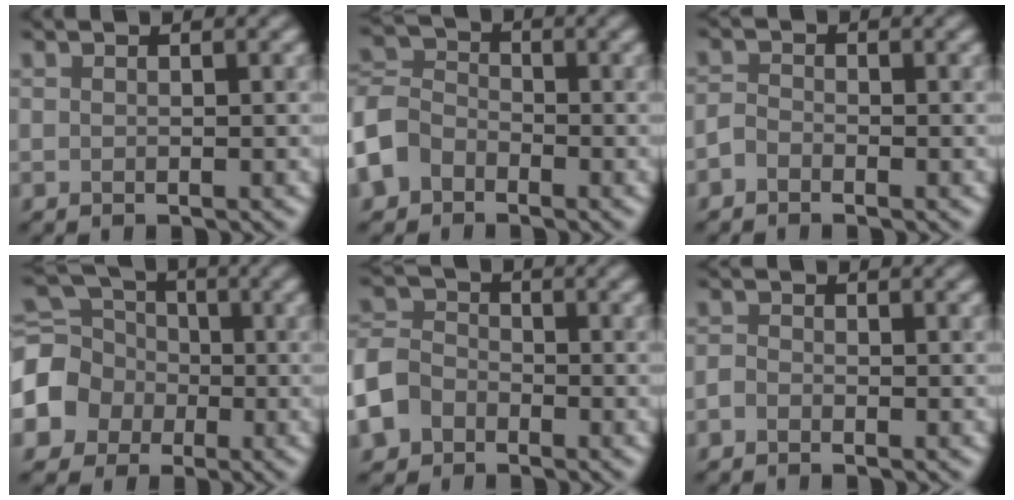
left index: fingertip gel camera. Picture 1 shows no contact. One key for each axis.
{"total": 4.3, "fx": -2.8, "fy": 3.0, "fz": 1.1, "tx": -0.027, "ty": 0.005, "tz": -0.069}
{"total": 1.3, "fx": -1.2, "fy": 0.3, "fz": -0.2, "tx": 0.006, "ty": 0.003, "tz": -0.025}
{"total": 5.7, "fx": -2.0, "fy": 5.0, "fz": 1.7, "tx": -0.040, "ty": 0.001, "tz": -0.047}
{"total": 5.4, "fx": -3.6, "fy": 3.8, "fz": 1.2, "tx": -0.021, "ty": -0.009, "tz": -0.073}
{"total": 1.0, "fx": -0.9, "fy": 0.2, "fz": -0.2, "tx": 0.006, "ty": 0.000, "tz": -0.018}